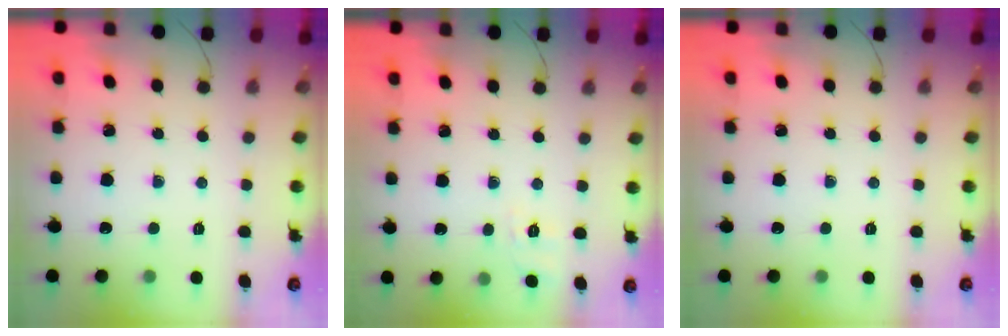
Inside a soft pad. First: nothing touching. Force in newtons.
{"total": 1.9, "press": 0.6, "slide": 1.8}
{"total": 0.0}